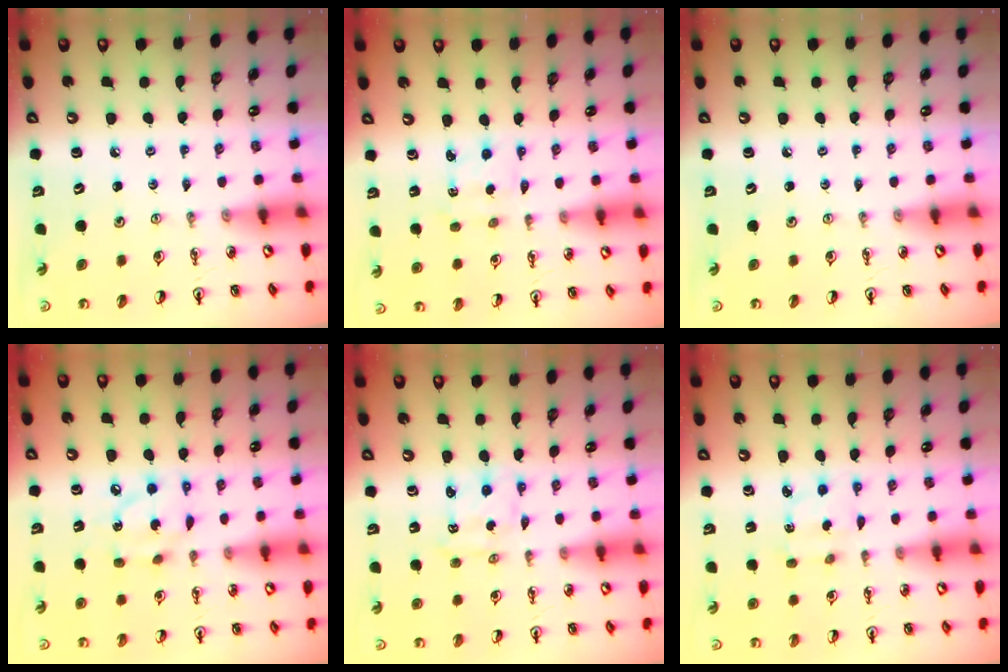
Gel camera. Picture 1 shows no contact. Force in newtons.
{"total": 1.7, "press": 1.5, "slide": 0.8}
{"total": 0.0}
{"total": 8.8, "press": 8.8, "slide": 0.4}
{"total": 1.2, "press": 1.2, "slide": 0.1}
{"total": 2.2, "press": 2.2, "slide": 0.4}